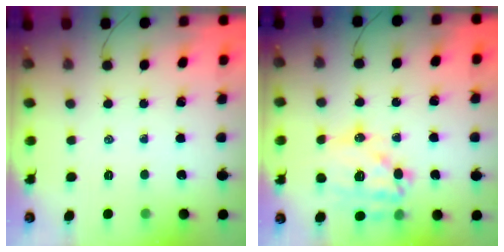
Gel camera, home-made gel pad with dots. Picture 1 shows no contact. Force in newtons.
{"total": 15.9, "press": 15.7, "slide": 2.6}